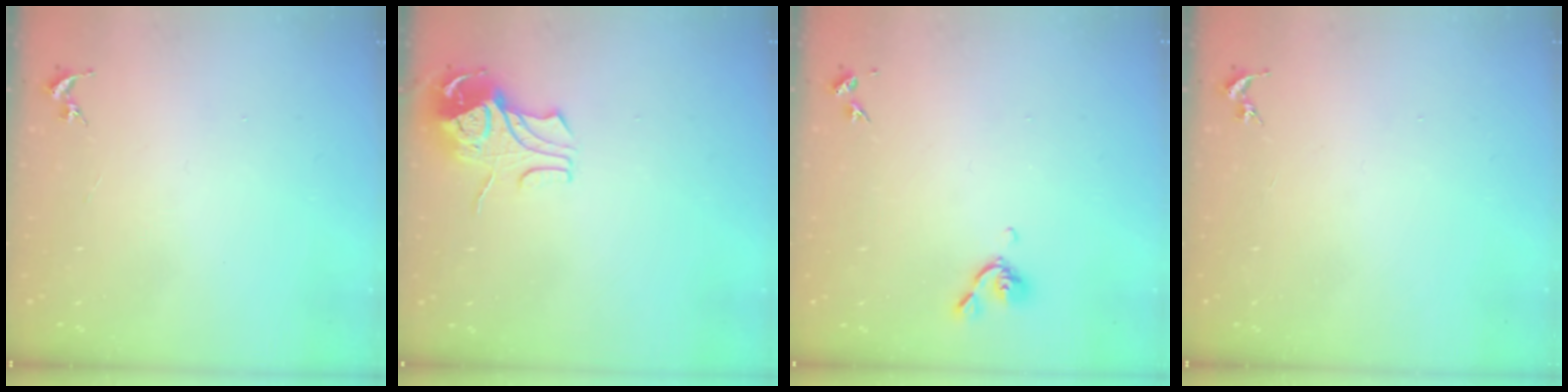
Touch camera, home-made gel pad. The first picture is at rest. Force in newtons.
{"total": 8.9, "press": 8.9, "slide": 0.9}
{"total": 5.6, "press": 5.5, "slide": 1.0}
{"total": 0.0}